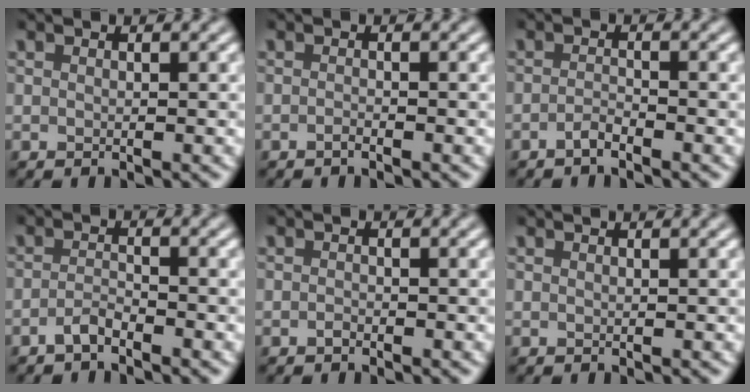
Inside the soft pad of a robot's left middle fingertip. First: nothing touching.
{"total": 0.6, "force": [-0.5, 0.1, 0.4], "torque": [-0.007, 0.002, -0.010]}
{"total": 1.2, "force": [-0.9, 0.2, 0.7], "torque": [-0.015, 0.004, -0.021]}
{"total": 1.5, "force": [-1.2, 0.4, 0.9], "torque": [-0.020, 0.005, -0.027]}
{"total": 0.5, "force": [-0.4, 0.2, 0.2], "torque": [-0.004, 0.000, -0.008]}
{"total": 0.6, "force": [0.4, 0.2, 0.4], "torque": [-0.001, 0.004, 0.003]}